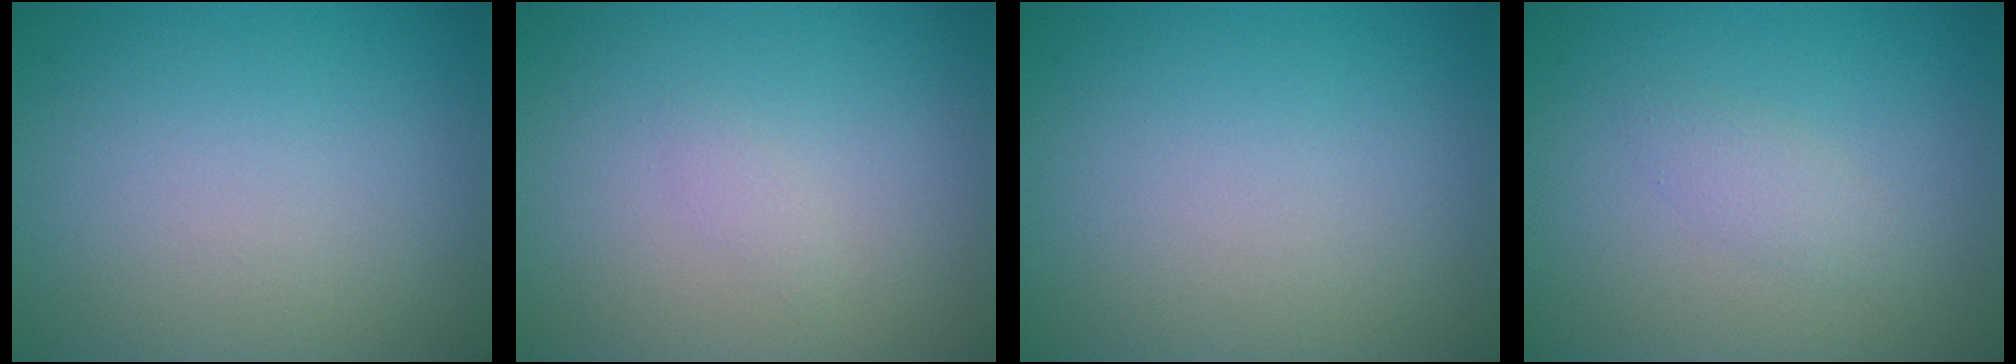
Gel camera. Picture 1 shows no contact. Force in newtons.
{"total": 0.6, "press": 0.6, "slide": 0.1}
{"total": 0.0}
{"total": 1.3, "press": 1.3, "slide": 0.1}